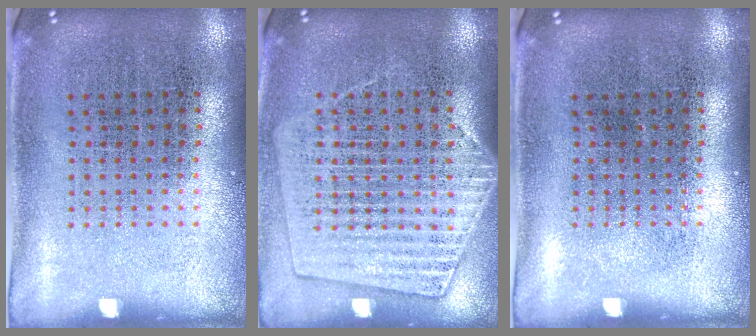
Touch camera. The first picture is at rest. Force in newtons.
{"total": 1.4, "press": 1.3, "slide": 0.5}
{"total": 0.0}